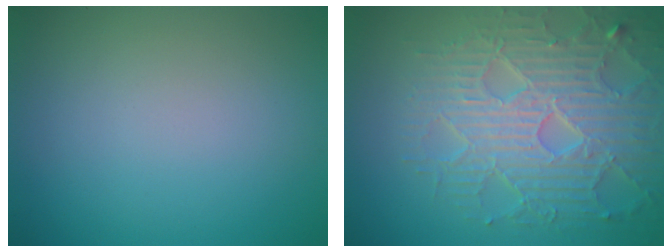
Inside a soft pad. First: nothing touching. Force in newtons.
{"total": 7.4, "press": 5.9, "slide": 4.4}